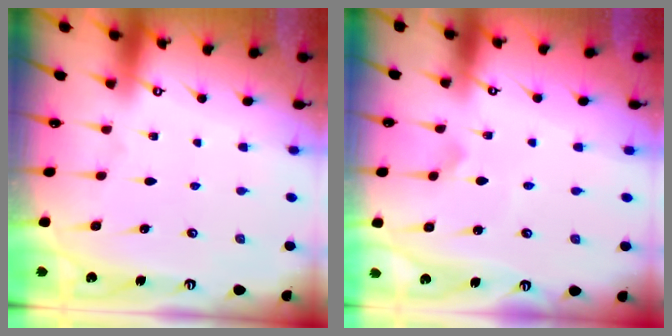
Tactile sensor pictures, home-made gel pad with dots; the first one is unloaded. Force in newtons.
{"total": 1.7, "press": 1.6, "slide": 0.5}